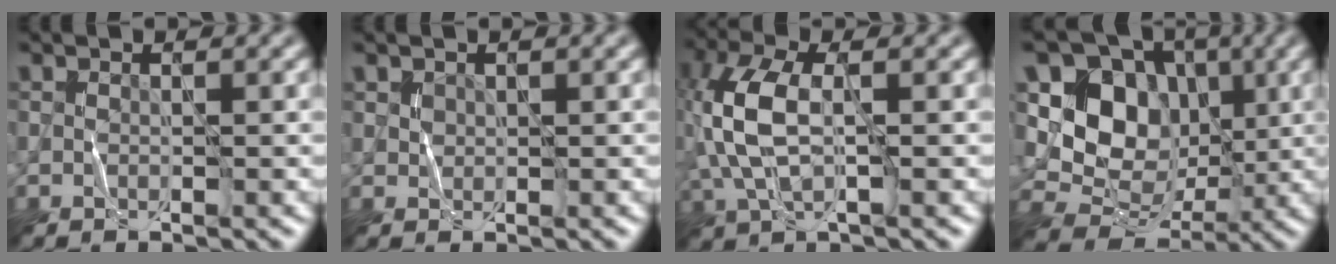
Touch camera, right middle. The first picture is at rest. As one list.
[{"total": 0.7, "force": [0.4, 0.6, 0.2], "torque": [-0.002, -0.001, 0.009]}, {"total": 7.2, "force": [0.6, 3.7, 6.2], "torque": [-0.160, 0.011, 0.007]}, {"total": 10.1, "force": [2.2, 8.2, 5.6], "torque": [-0.106, 0.007, 0.030]}]